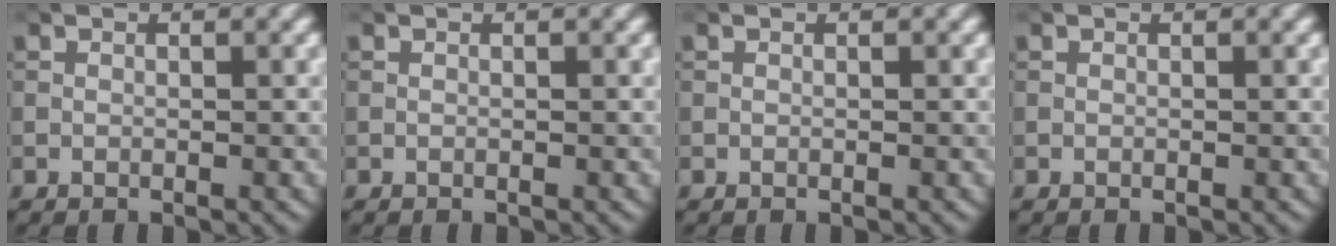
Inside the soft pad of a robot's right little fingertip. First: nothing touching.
{"total": 0.0}
{"total": 0.0}
{"total": 0.0}